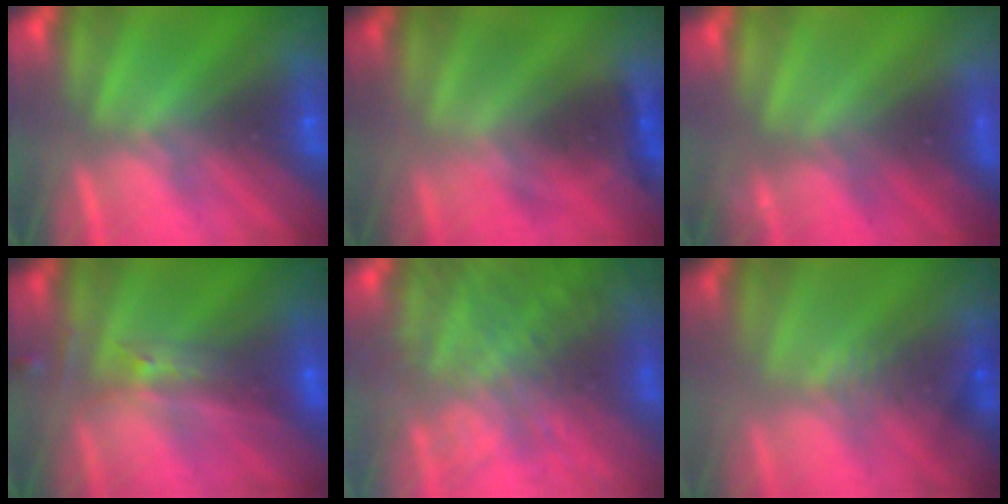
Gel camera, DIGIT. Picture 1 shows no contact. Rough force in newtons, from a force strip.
{"total": 2.3}
{"total": 3.5}
{"total": 2.4}
{"total": 7.7}
{"total": 2.5}